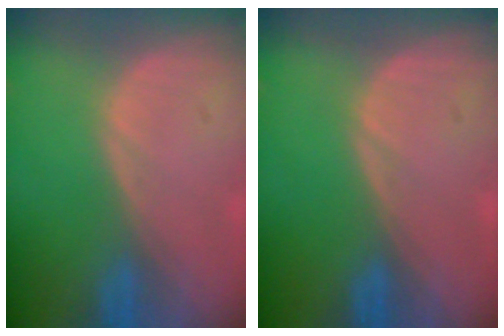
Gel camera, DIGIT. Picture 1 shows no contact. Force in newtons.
{"total": 0.0}